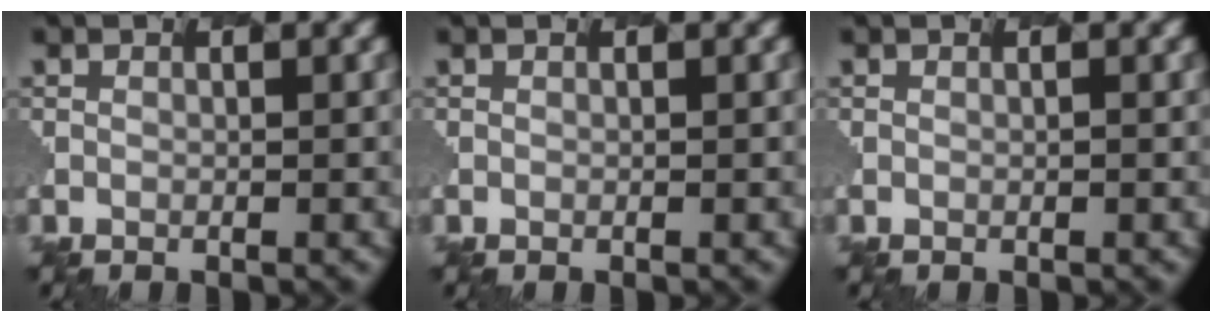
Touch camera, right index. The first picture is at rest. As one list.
[{"total": 0.0}, {"total": 0.0}]